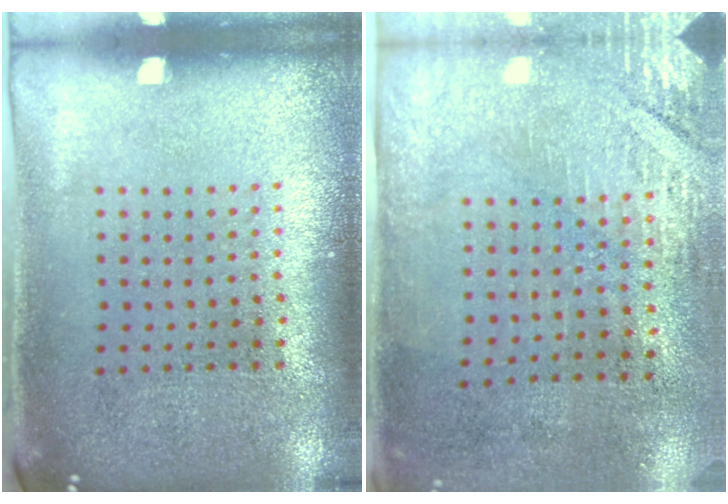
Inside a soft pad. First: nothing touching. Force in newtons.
{"total": 2.9, "press": 2.5, "slide": 1.4}